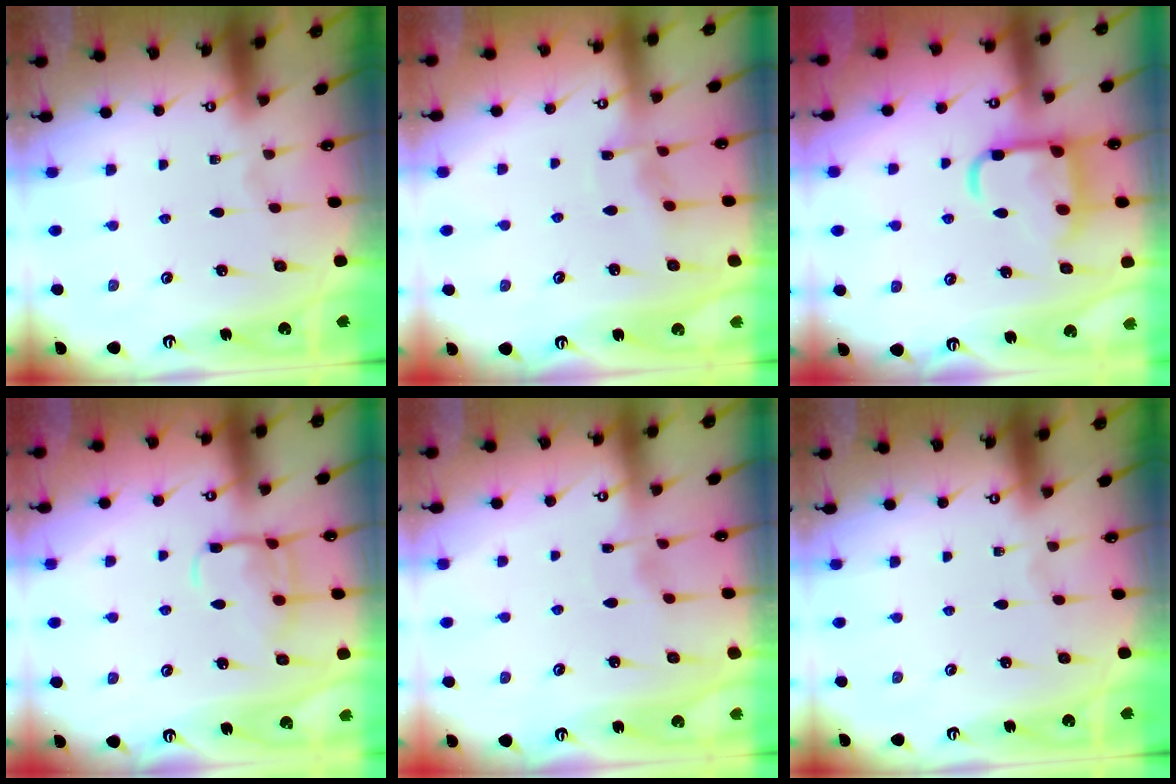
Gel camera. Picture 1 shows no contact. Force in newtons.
{"total": 4.3, "press": 4.2, "slide": 0.6}
{"total": 14.0, "press": 14.0, "slide": 1.0}
{"total": 12.3, "press": 12.2, "slide": 1.0}
{"total": 3.2, "press": 3.2, "slide": 0.4}
{"total": 0.0}